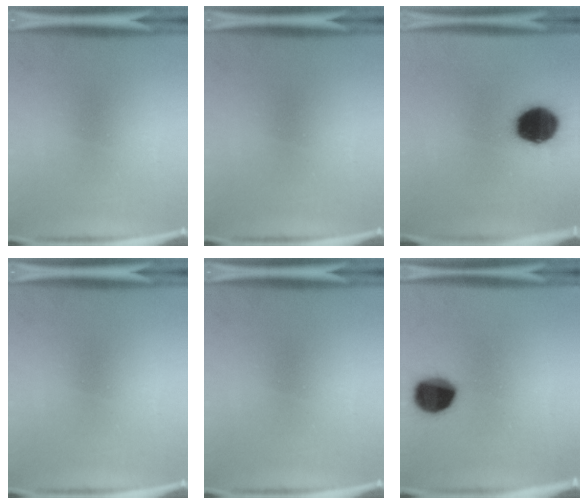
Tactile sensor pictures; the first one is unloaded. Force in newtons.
{"total": 0.0}
{"total": 15.8}
{"total": 0.0}
{"total": 0.0}
{"total": 12.8}